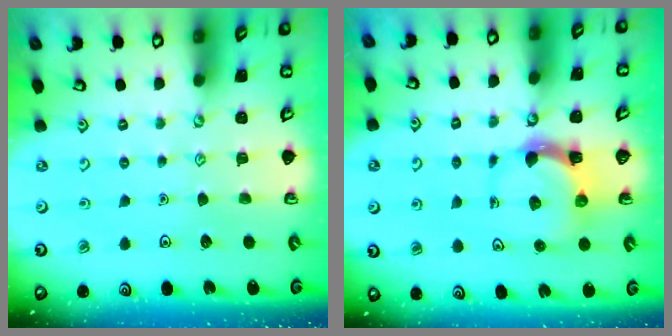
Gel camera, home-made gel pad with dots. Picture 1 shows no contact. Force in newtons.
{"total": 6.2, "press": 6.1, "slide": 1.4}